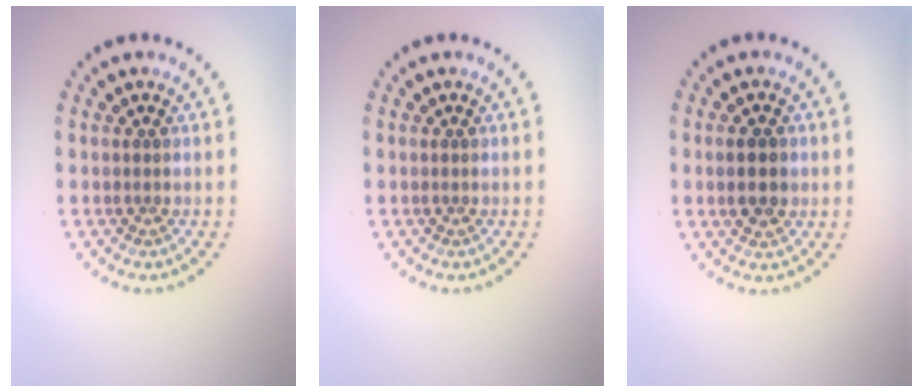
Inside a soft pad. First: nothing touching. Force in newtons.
{"total": 0.0}
{"total": 2.5, "press": 2.5, "slide": 0.1}